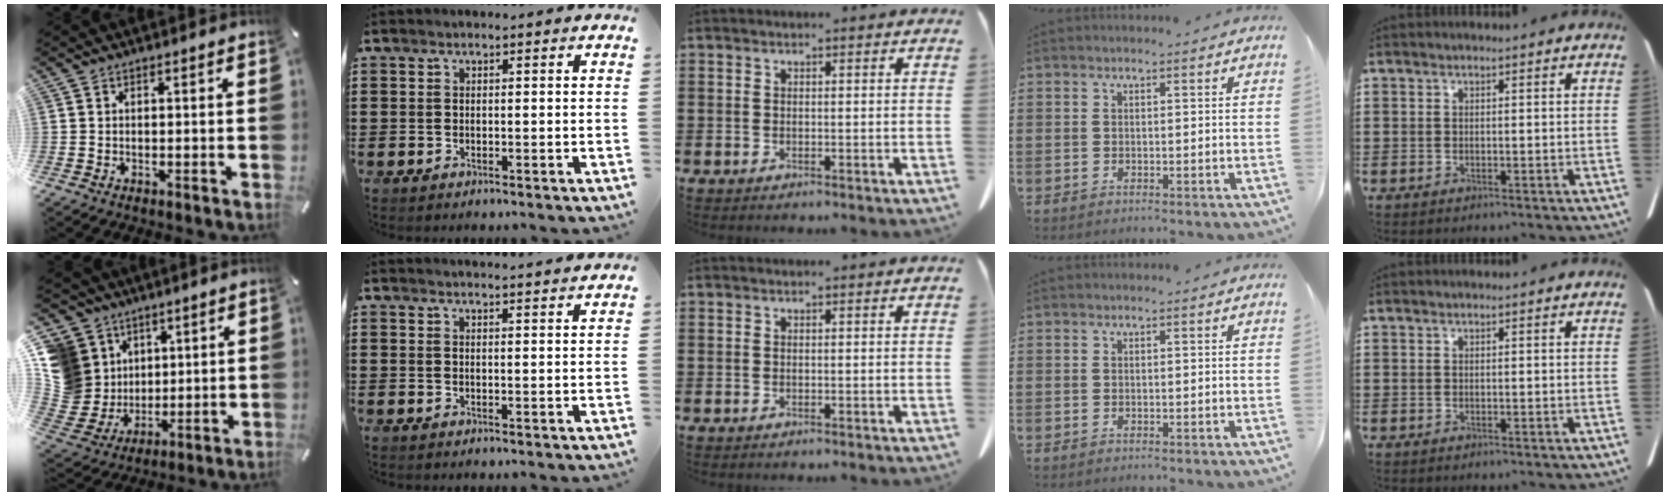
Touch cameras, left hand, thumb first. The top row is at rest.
{"thumb": {"total": 15.3, "force": [3.9, 13.9, 4.9], "torque": [-0.118, -0.024, 0.085]}, "index": {"total": 2.1, "force": [2.1, -0.4, 0.2], "torque": [-0.008, -0.006, 0.040]}}